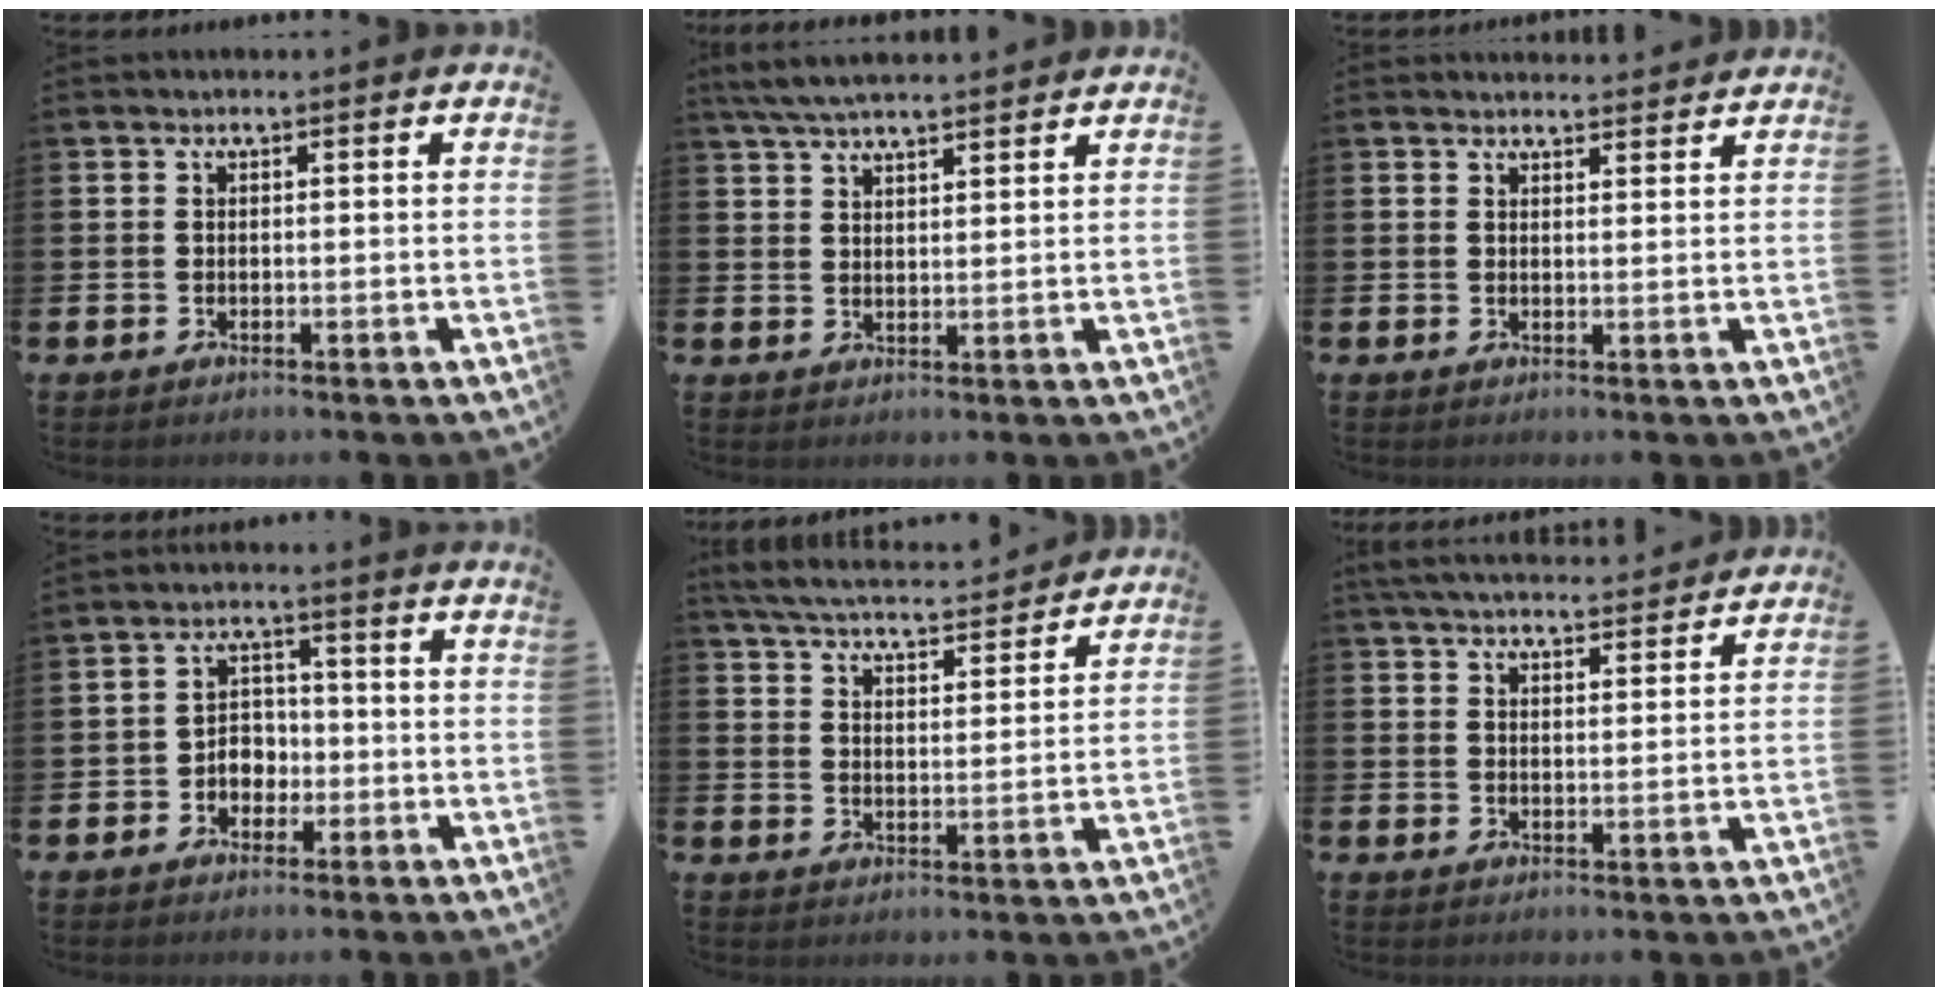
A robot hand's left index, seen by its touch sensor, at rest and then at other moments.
{"total": 5.1, "force": [4.7, 0.8, 1.6], "torque": [-0.049, -0.011, 0.089]}
{"total": 2.3, "force": [2.3, 0.4, -0.1], "torque": [0.010, -0.016, 0.040]}
{"total": 3.5, "force": [-1.4, 2.9, 1.4], "torque": [-0.030, 0.008, -0.033]}
{"total": 5.5, "force": [5.3, 0.7, 1.1], "torque": [-0.048, -0.039, 0.091]}
{"total": 5.0, "force": [4.9, 0.6, 0.7], "torque": [-0.025, -0.028, 0.088]}